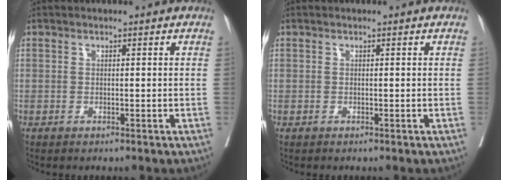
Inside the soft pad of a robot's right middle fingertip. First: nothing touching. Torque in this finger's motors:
{"motor_torque": [0.10, -0.20, 0.00, 0.00]}